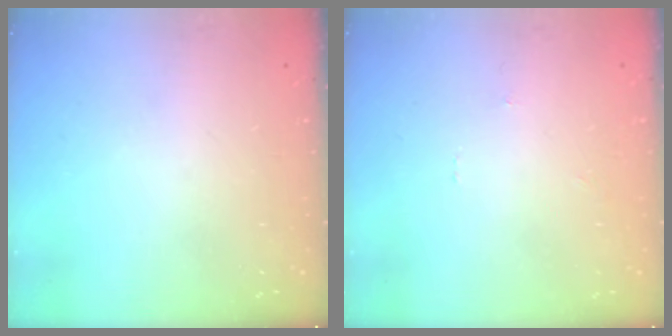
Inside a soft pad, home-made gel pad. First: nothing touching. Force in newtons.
{"total": 0.0}